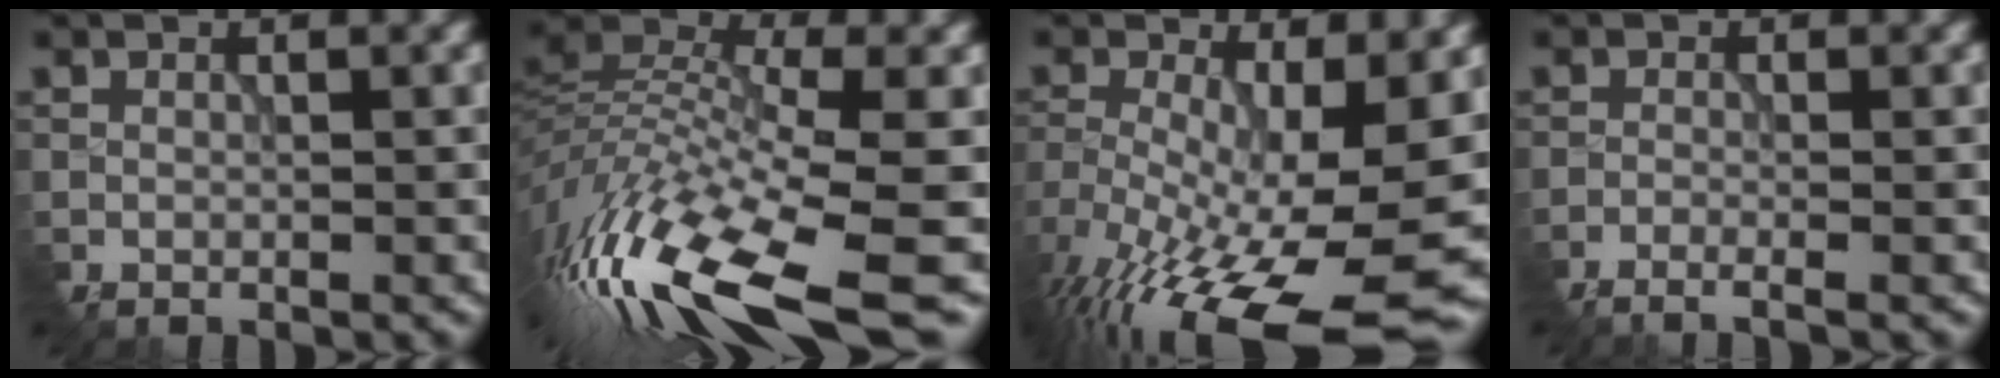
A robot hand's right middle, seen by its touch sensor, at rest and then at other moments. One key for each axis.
{"total": 14.8, "fx": -6.9, "fy": 4.9, "fz": 12.1, "tx": -0.266, "ty": 0.007, "tz": -0.123}
{"total": 15.1, "fx": -5.7, "fy": 6.2, "fz": 12.6, "tx": -0.227, "ty": -0.020, "tz": -0.081}
{"total": 2.4, "fx": -1.9, "fy": 0.5, "fz": 1.5, "tx": -0.030, "ty": -0.002, "tz": -0.035}